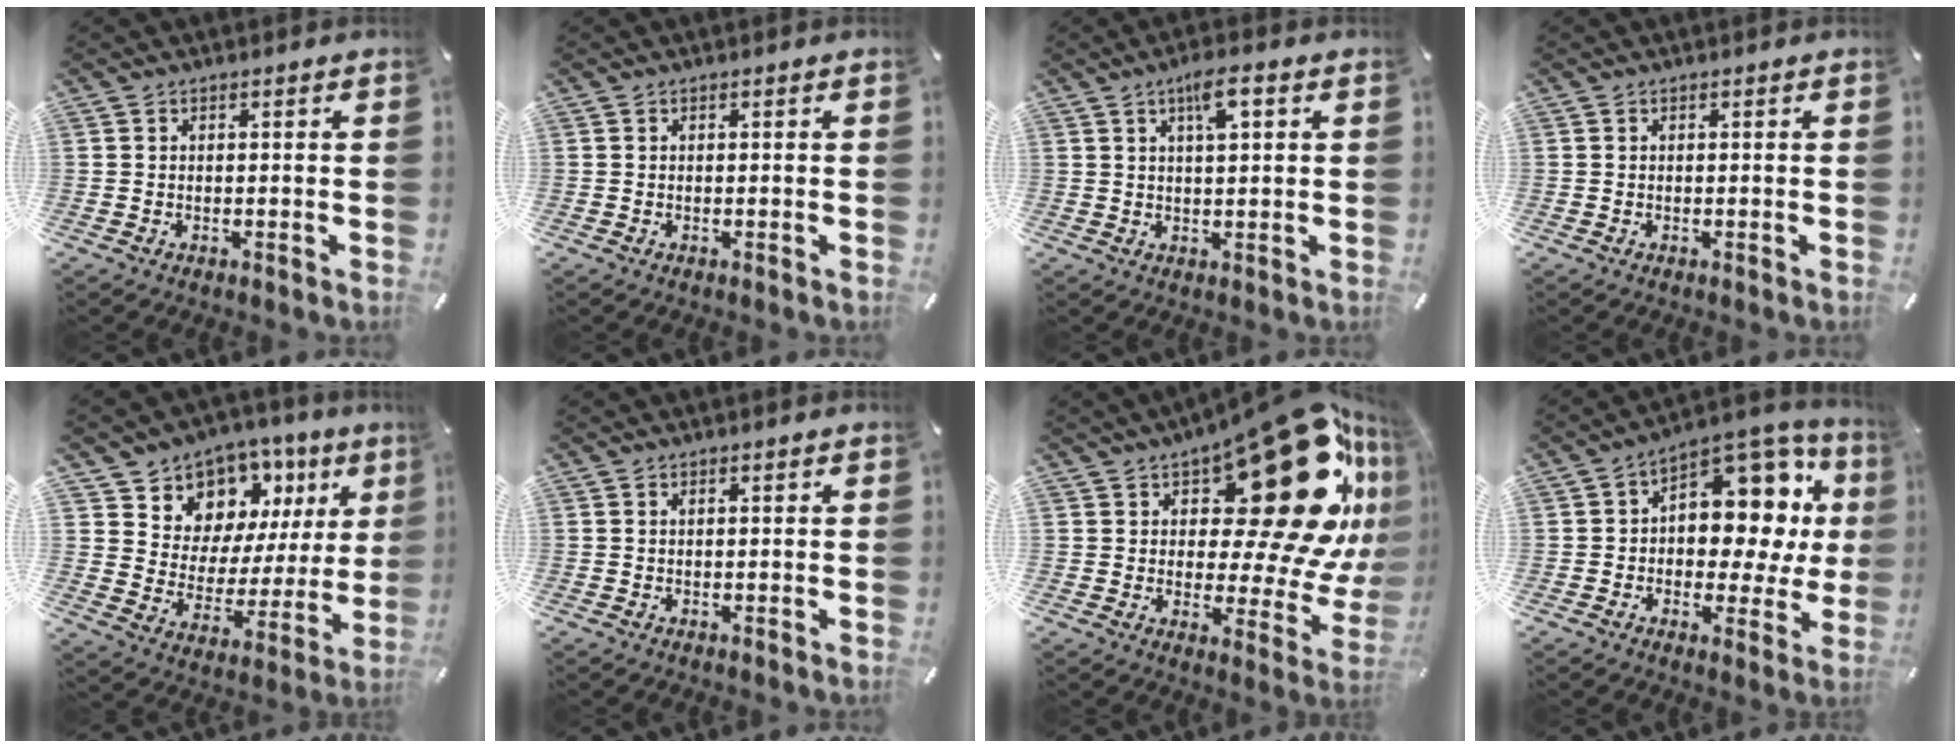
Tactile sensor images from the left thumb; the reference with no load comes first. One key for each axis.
{"total": 0.0}
{"total": 6.0, "fx": 2.7, "fy": 2.0, "fz": 4.9, "tx": -0.088, "ty": 0.001, "tz": 0.042}
{"total": 0.0}
{"total": 9.5, "fx": 6.2, "fy": 7.2, "fz": 0.4, "tx": -0.008, "ty": -0.083, "tz": 0.109}
{"total": 0.6, "fx": 0.3, "fy": 0.4, "fz": 0.4, "tx": -0.007, "ty": 0.001, "tz": 0.005}
{"total": 32.2, "fx": 13.4, "fy": 13.6, "fz": 25.9, "tx": -0.330, "ty": -0.116, "tz": 0.234}
{"total": 14.0, "fx": 3.9, "fy": 9.3, "fz": 9.6, "tx": -0.110, "ty": -0.047, "tz": 0.067}